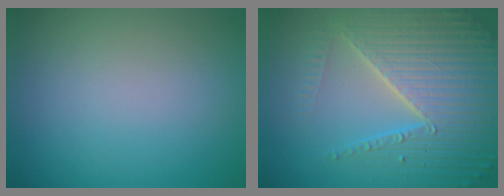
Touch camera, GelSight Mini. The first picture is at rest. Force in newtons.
{"total": 7.1, "press": 6.9, "slide": 1.6}